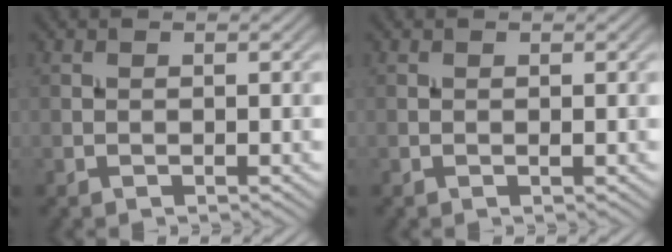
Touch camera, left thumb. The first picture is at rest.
{"total": 0.0}